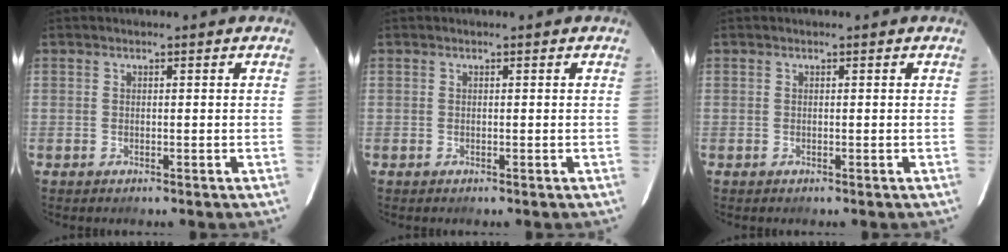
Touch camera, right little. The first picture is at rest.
{"total": 0.0}
{"total": 0.0}